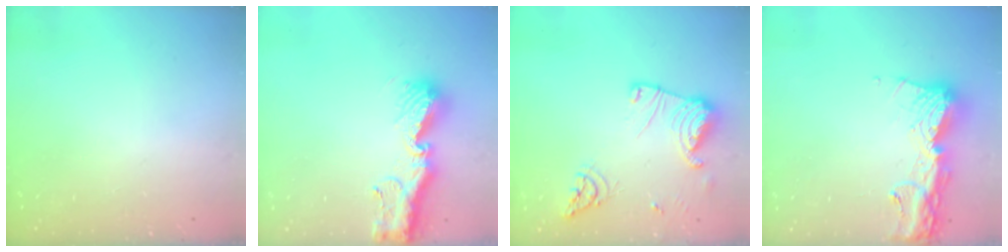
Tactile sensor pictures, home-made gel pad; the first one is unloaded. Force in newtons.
{"total": 12.2, "press": 12.1, "slide": 0.8}
{"total": 15.0, "press": 14.9, "slide": 1.5}
{"total": 15.5, "press": 15.4, "slide": 1.5}